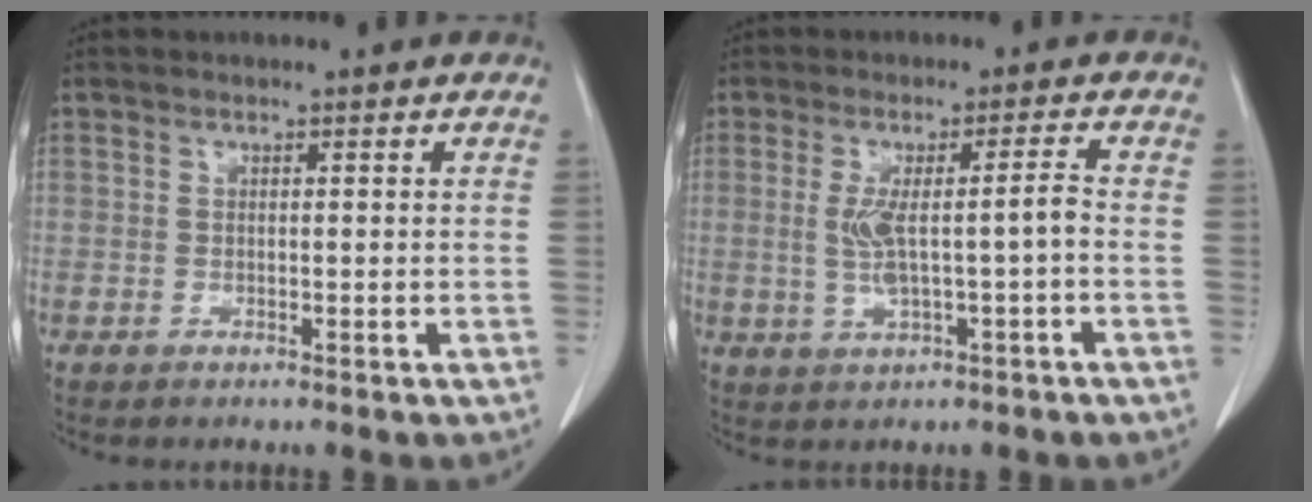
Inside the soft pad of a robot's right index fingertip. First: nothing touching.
{"total": 6.2, "force": [-0.5, 0.5, 6.1], "torque": [-0.118, 0.009, -0.001]}